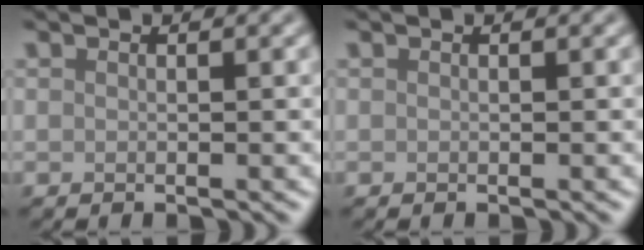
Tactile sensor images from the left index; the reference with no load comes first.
{"total": 0.0}